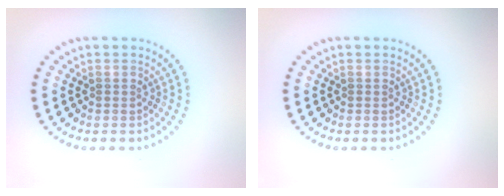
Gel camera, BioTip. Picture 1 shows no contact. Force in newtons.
{"total": 0.0}